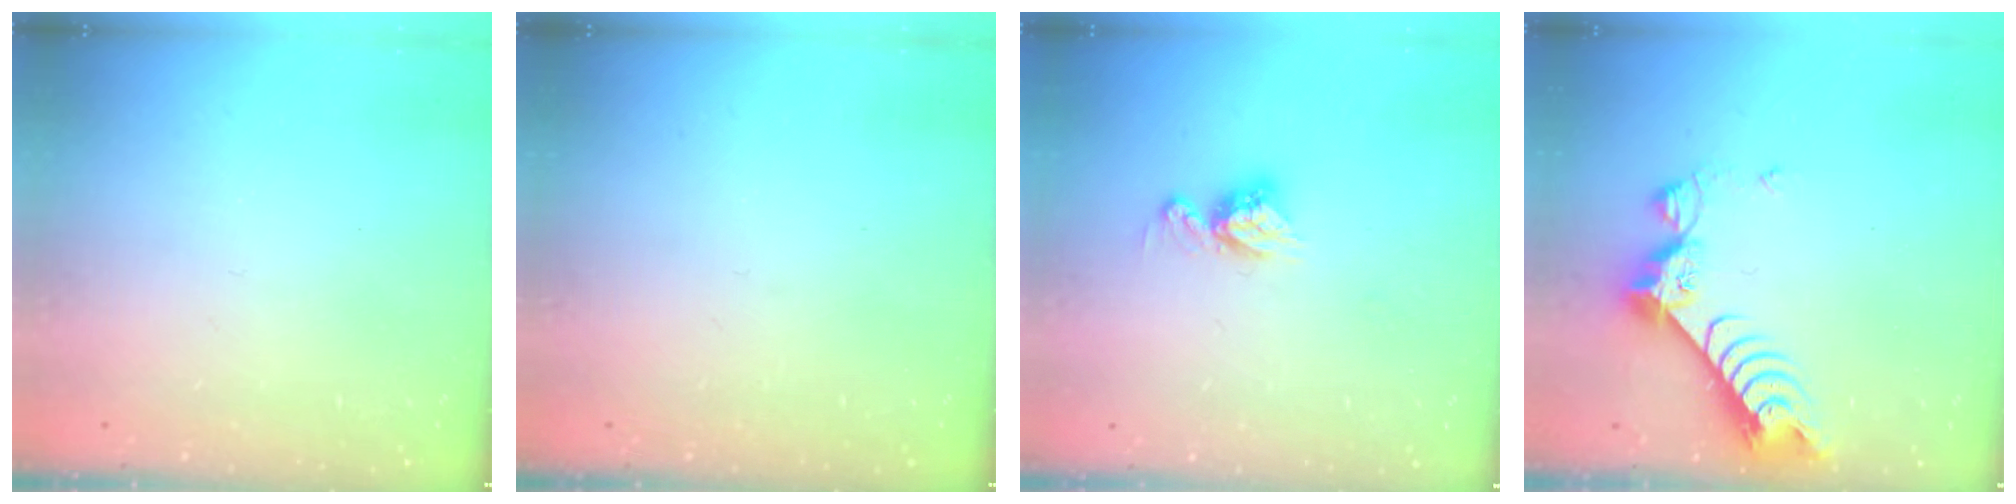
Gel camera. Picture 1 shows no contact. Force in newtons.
{"total": 0.0}
{"total": 8.4, "press": 8.4, "slide": 0.7}
{"total": 9.0, "press": 8.9, "slide": 0.9}